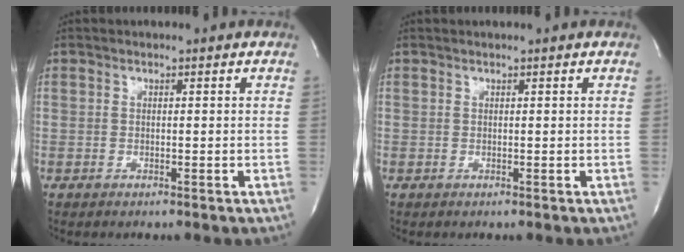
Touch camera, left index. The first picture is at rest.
{"total": 1.2, "force": [1.2, -0.1, 0.4], "torque": [-0.007, 0.011, 0.021]}